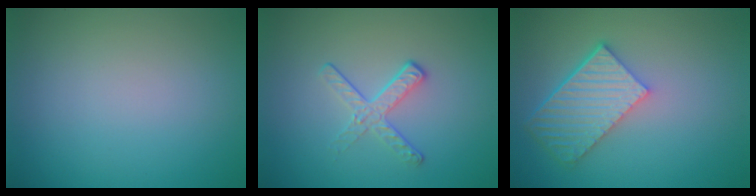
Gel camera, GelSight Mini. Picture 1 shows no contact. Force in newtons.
{"total": 2.1, "press": 1.4, "slide": 1.6}
{"total": 5.7, "press": 4.3, "slide": 3.7}